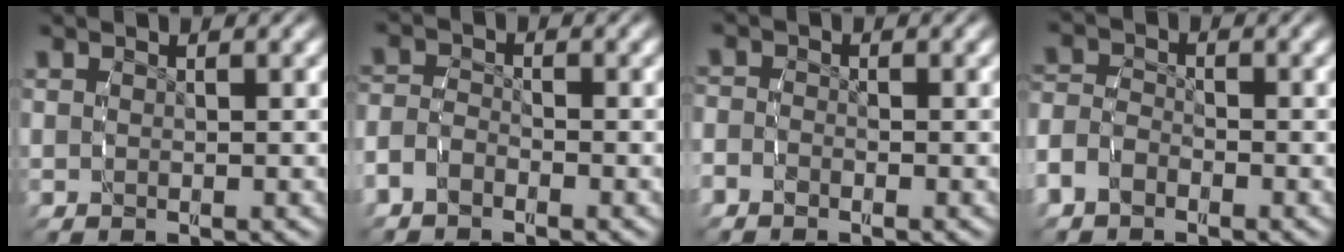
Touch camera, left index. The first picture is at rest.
{"total": 2.4, "force": [-1.8, 1.4, 0.8], "torque": [-0.028, -0.014, -0.029]}
{"total": 1.7, "force": [-1.2, 1.1, 0.5], "torque": [-0.018, -0.006, -0.024]}
{"total": 3.0, "force": [-1.8, 2.1, 1.1], "torque": [-0.032, -0.017, -0.030]}